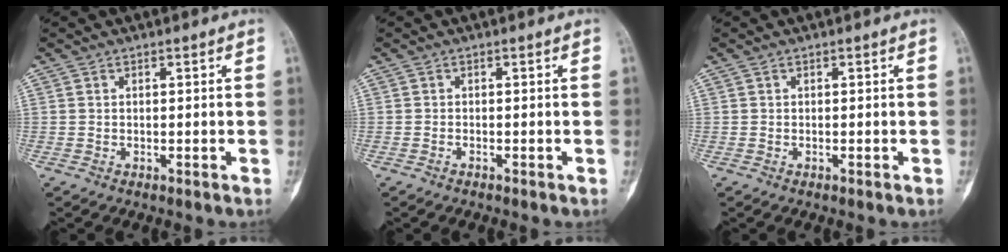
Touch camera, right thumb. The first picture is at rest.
{"total": 0.0}
{"total": 0.0}